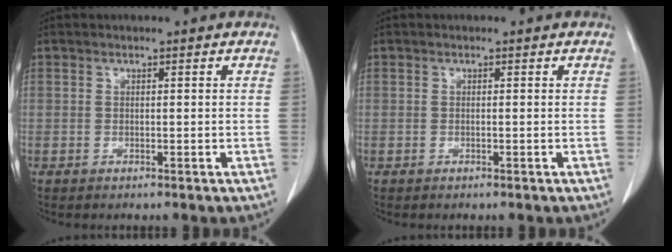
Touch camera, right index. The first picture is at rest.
{"total": 0.0}